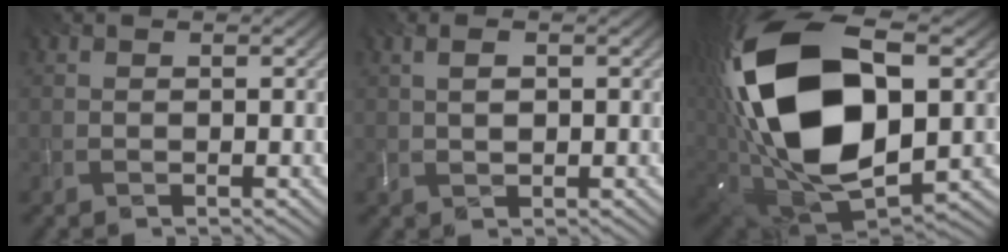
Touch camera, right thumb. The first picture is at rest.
{"total": 2.1, "force": [0.5, 1.0, 1.8], "torque": [-0.041, 0.001, 0.012]}
{"total": 21.3, "force": [2.7, 13.3, 16.4], "torque": [-0.375, -0.027, 0.063]}